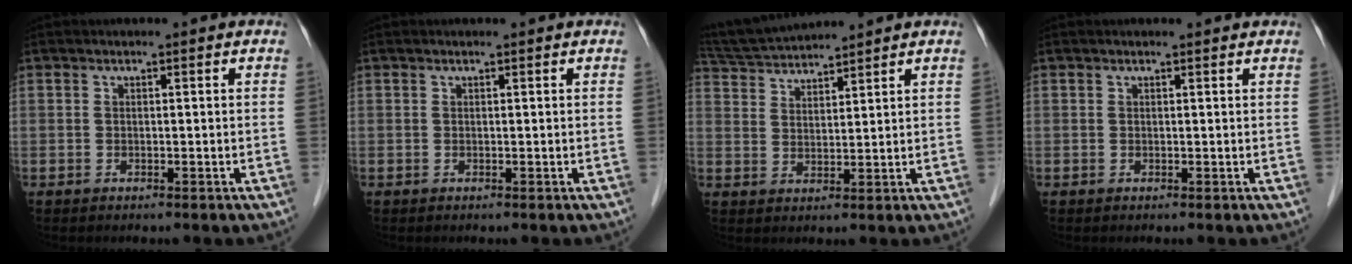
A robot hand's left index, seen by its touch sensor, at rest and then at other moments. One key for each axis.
{"total": 0.0}
{"total": 7.5, "fx": 7.3, "fy": -0.3, "fz": 1.7, "tx": -0.042, "ty": 0.022, "tz": 0.138}
{"total": 1.3, "fx": 1.3, "fy": 0.2, "fz": 0.3, "tx": -0.012, "ty": 0.006, "tz": 0.012}